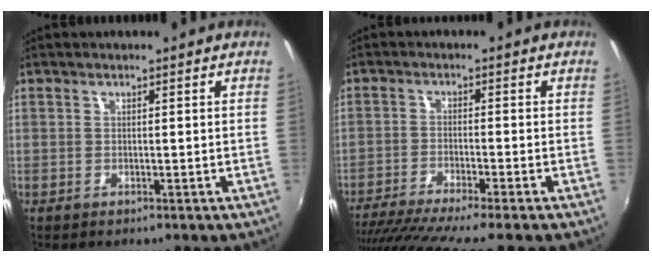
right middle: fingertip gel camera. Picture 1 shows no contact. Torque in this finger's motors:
{"motor_torque": [1.08, -1.06, 0.62, 0.18]}